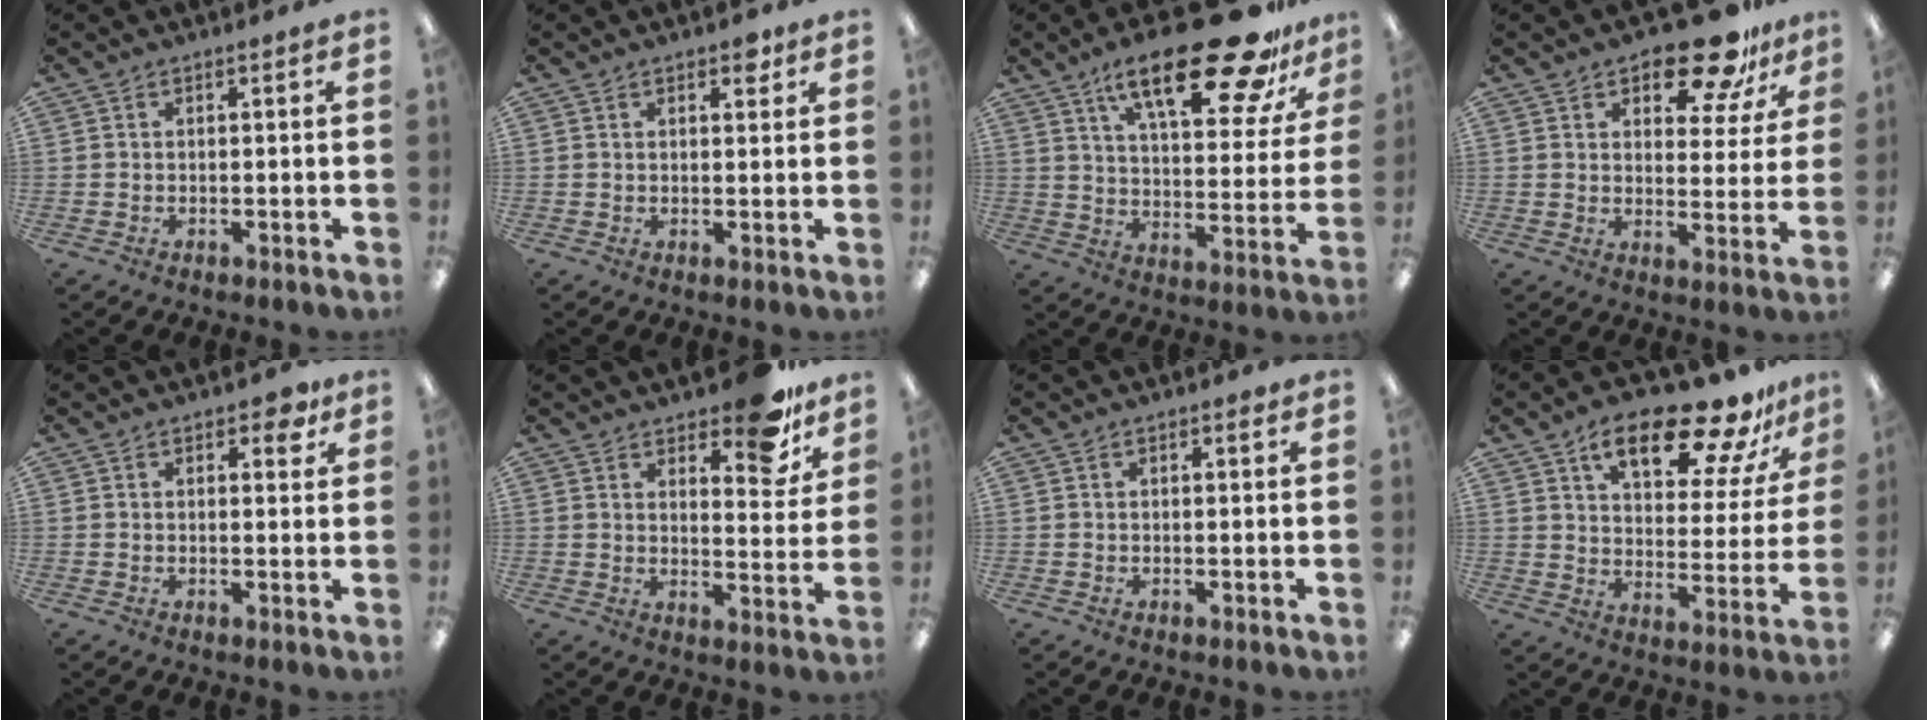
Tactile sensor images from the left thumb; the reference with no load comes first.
{"total": 3.2, "force": [2.0, 1.5, 2.0], "torque": [-0.017, -0.005, 0.029]}
{"total": 24.8, "force": [16.3, 8.1, 16.9], "torque": [-0.255, -0.092, 0.262]}
{"total": 14.3, "force": [10.8, 5.9, 7.4], "torque": [-0.105, -0.066, 0.186]}
{"total": 3.8, "force": [2.1, 2.1, 2.4], "torque": [-0.019, -0.006, 0.031]}
{"total": 12.2, "force": [9.3, 4.5, 6.4], "torque": [-0.070, -0.064, 0.160]}
{"total": 0.9, "force": [0.6, 0.5, 0.5], "torque": [-0.002, -0.001, 0.009]}
{"total": 20.0, "force": [13.8, 7.4, 12.5], "torque": [-0.190, -0.076, 0.225]}